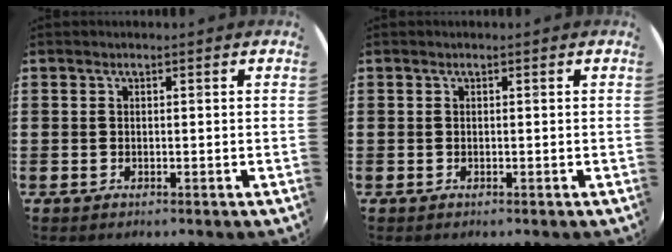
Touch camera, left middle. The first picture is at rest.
{"total": 0.0}